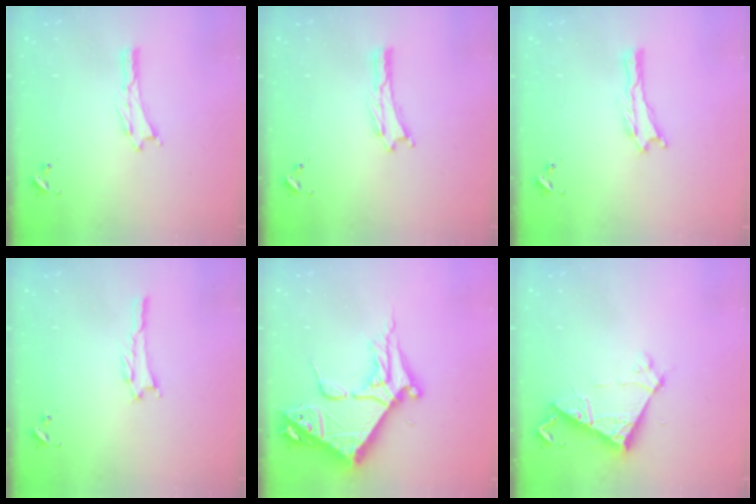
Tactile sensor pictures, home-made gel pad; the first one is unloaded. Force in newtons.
{"total": 0.0}
{"total": 0.0}
{"total": 0.6, "press": 0.6, "slide": 0.1}
{"total": 10.1, "press": 10.0, "slide": 1.1}
{"total": 6.1, "press": 6.1, "slide": 0.4}